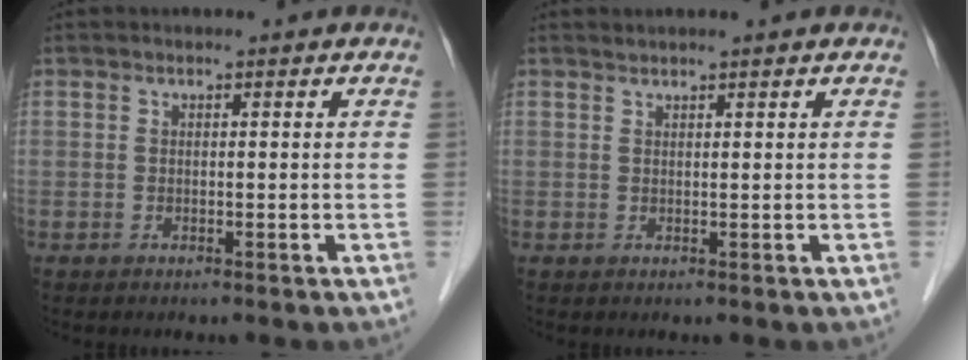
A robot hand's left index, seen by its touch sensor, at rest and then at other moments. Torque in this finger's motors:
{"motor_torque": [0.14, -0.14, -0.06, -0.01]}